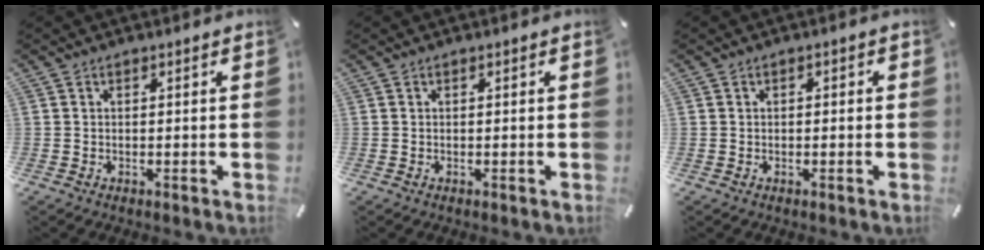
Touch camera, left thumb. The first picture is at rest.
{"total": 0.0}
{"total": 0.8, "force": [-0.4, 0.7, 0.1], "torque": [-0.001, 0.004, -0.010]}